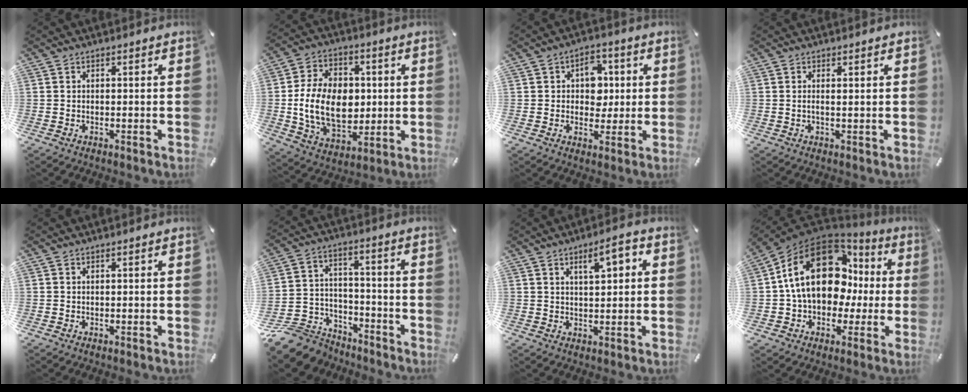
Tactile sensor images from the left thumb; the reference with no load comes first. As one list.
[{"total": 16.8, "force": [-0.4, 12.1, 11.6], "torque": [-0.231, 0.012, -0.004]}, {"total": 8.0, "force": [1.1, 6.6, 4.4], "torque": [-0.051, 0.002, 0.013]}, {"total": 1.5, "force": [0.1, 0.1, 1.5], "torque": [-0.028, -0.005, 0.003]}, {"total": 0.0}, {"total": 12.0, "force": [-8.8, 7.4, 3.4], "torque": [-0.066, 0.052, -0.160]}, {"total": 6.7, "force": [2.7, 2.3, 5.6], "torque": [-0.082, -0.005, 0.038]}, {"total": 21.9, "force": [4.1, 15.4, 15.0], "torque": [-0.275, -0.011, 0.071]}]